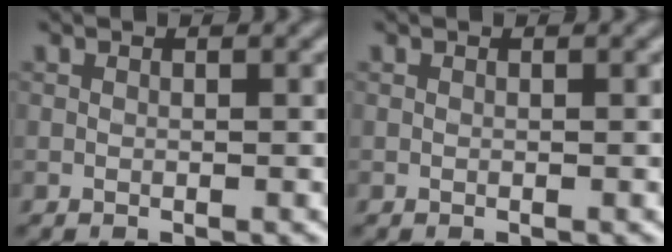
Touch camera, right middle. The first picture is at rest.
{"total": 0.0}